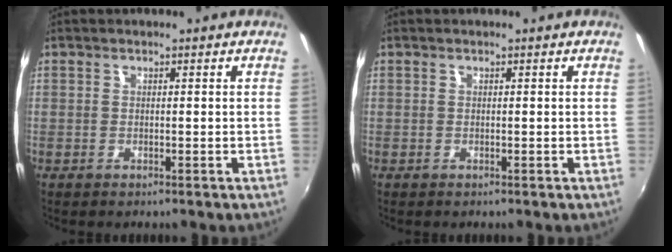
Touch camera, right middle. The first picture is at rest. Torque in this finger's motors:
{"motor_torque": [0.00, 0.00, -0.01, 0.00]}